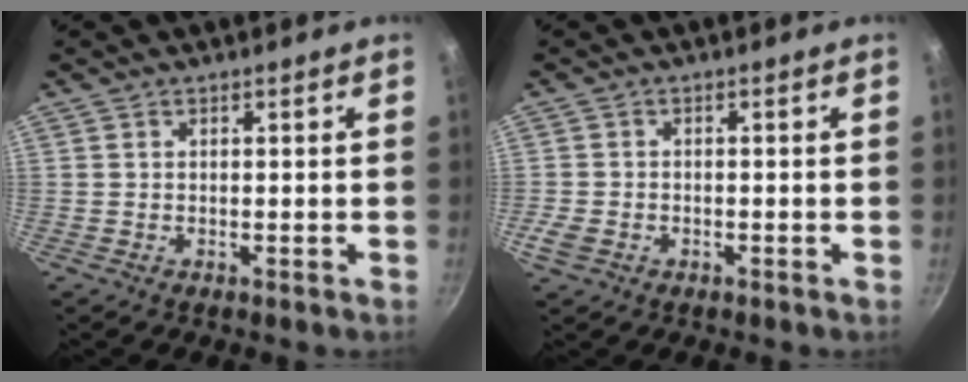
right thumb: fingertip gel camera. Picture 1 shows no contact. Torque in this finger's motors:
{"motor_torque": [0.48, -0.08, 0.47, -0.63, 0.05]}